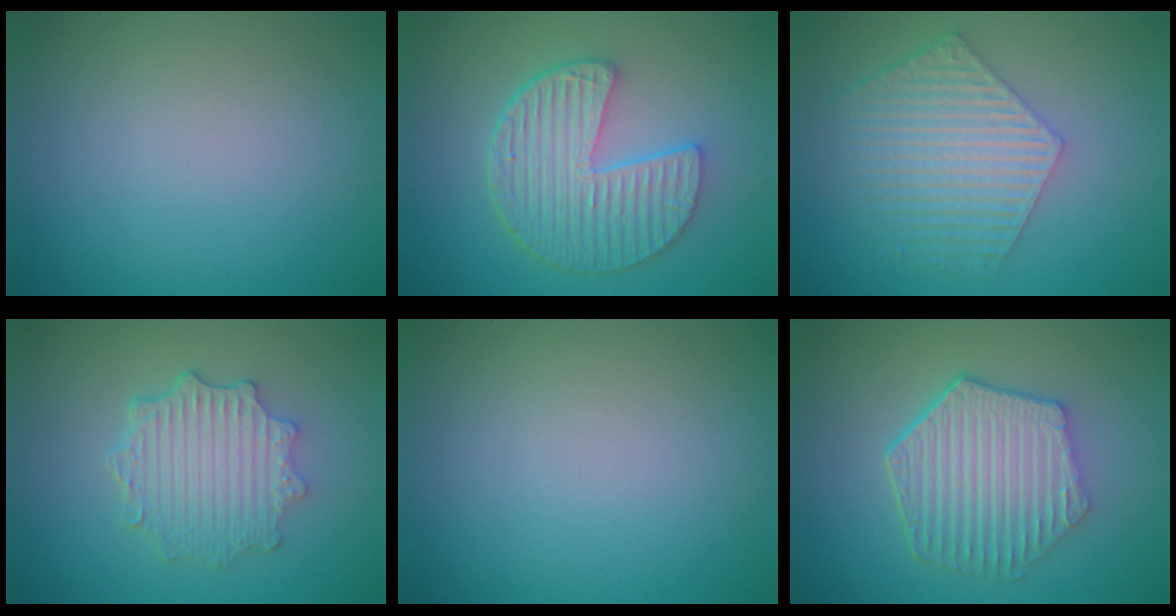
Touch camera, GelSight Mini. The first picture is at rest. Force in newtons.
{"total": 6.3, "press": 4.8, "slide": 4.1}
{"total": 5.8, "press": 4.3, "slide": 3.8}
{"total": 4.6, "press": 3.7, "slide": 2.7}
{"total": 0.0}
{"total": 6.0, "press": 4.7, "slide": 3.8}